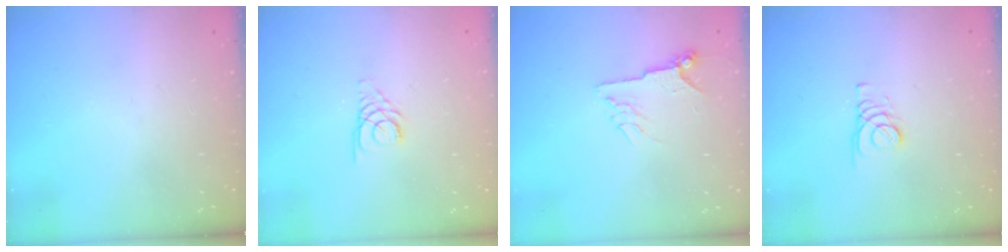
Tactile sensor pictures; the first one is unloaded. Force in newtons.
{"total": 3.4, "press": 3.3, "slide": 0.3}
{"total": 5.1, "press": 5.1, "slide": 0.8}
{"total": 1.8, "press": 1.8, "slide": 0.2}